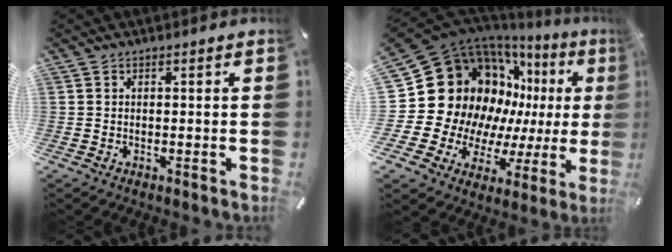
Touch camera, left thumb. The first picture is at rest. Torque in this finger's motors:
{"motor_torque": [1.72, 3.30, 2.36, -0.41, 0.12]}